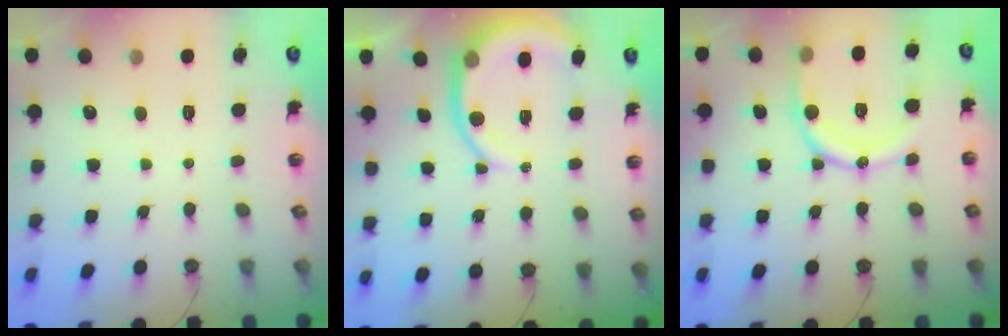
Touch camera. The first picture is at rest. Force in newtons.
{"total": 8.2, "press": 8.2, "slide": 0.9}
{"total": 15.4, "press": 15.4, "slide": 0.7}